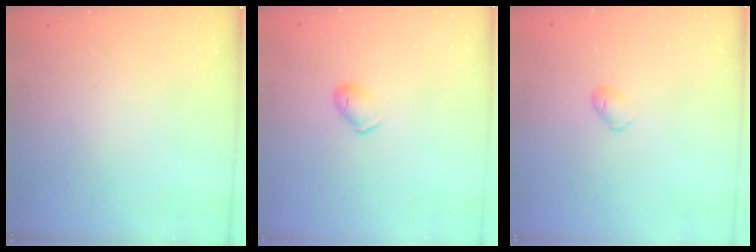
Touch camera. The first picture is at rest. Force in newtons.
{"total": 6.2, "press": 6.2, "slide": 1.1}
{"total": 4.8, "press": 4.8, "slide": 0.7}